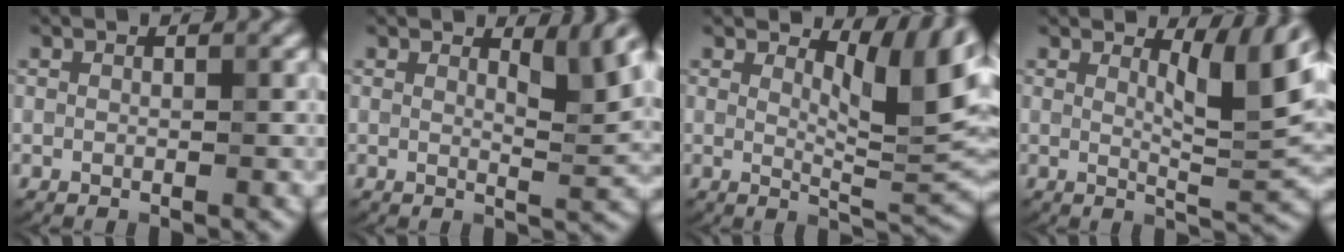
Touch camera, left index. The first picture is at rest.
{"total": 3.3, "force": [1.8, 0.7, 2.7], "torque": [-0.033, -0.006, 0.027]}
{"total": 5.8, "force": [3.0, 1.9, 4.6], "torque": [-0.066, -0.010, 0.042]}
{"total": 4.7, "force": [2.2, 1.0, 4.0], "torque": [-0.062, -0.009, 0.035]}